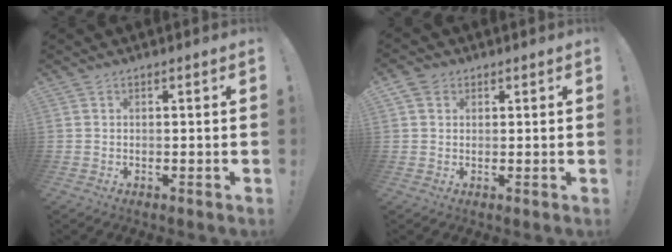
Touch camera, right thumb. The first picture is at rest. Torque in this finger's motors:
{"motor_torque": [-0.02, 0.09, 0.15, 0.03, 0.21]}